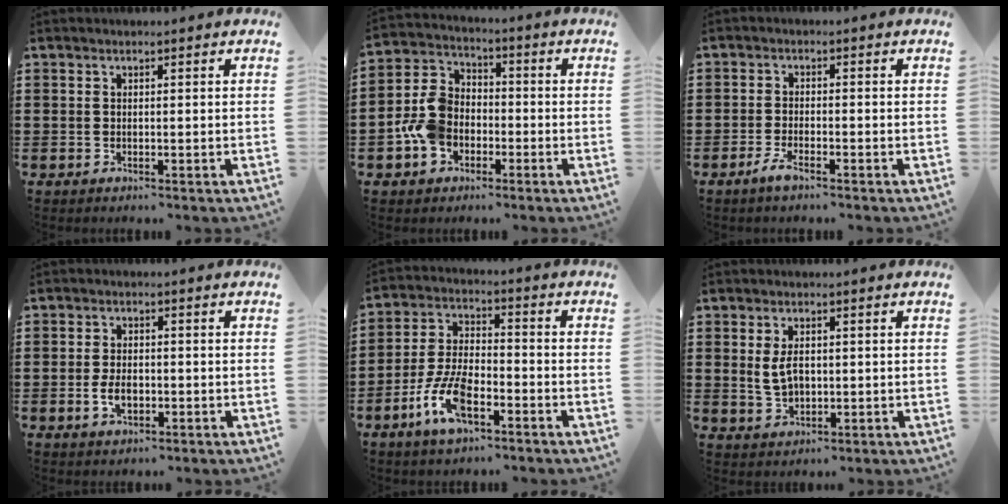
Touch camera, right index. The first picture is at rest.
{"total": 7.8, "force": [-2.5, 6.1, 4.2], "torque": [-0.121, 0.014, -0.052]}
{"total": 2.5, "force": [-1.7, 0.4, 1.8], "torque": [-0.043, -0.003, -0.037]}
{"total": 3.6, "force": [-0.8, 2.2, 2.7], "torque": [-0.059, 0.001, -0.016]}
{"total": 8.8, "force": [-4.4, 3.8, 6.7], "torque": [-0.162, -0.004, -0.086]}
{"total": 3.9, "force": [0.3, 2.3, 3.2], "torque": [-0.073, 0.005, 0.004]}